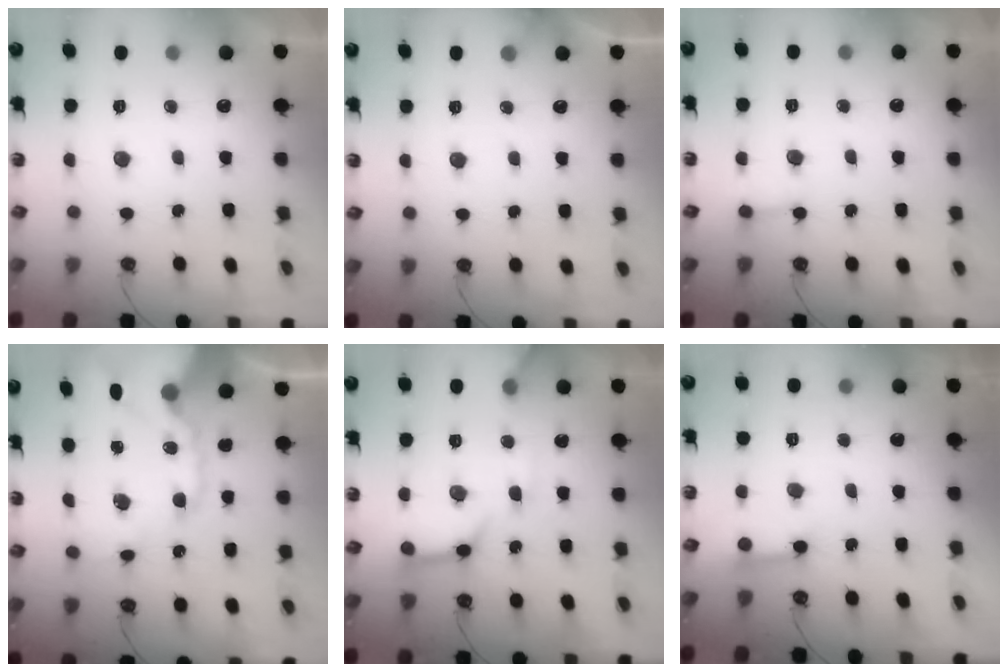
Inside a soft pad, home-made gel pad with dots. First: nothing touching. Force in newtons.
{"total": 2.4, "press": 2.4, "slide": 0.1}
{"total": 2.7, "press": 2.7, "slide": 0.2}
{"total": 21.3, "press": 21.0, "slide": 3.5}
{"total": 14.4, "press": 14.3, "slide": 1.7}
{"total": 4.5, "press": 4.4, "slide": 0.4}